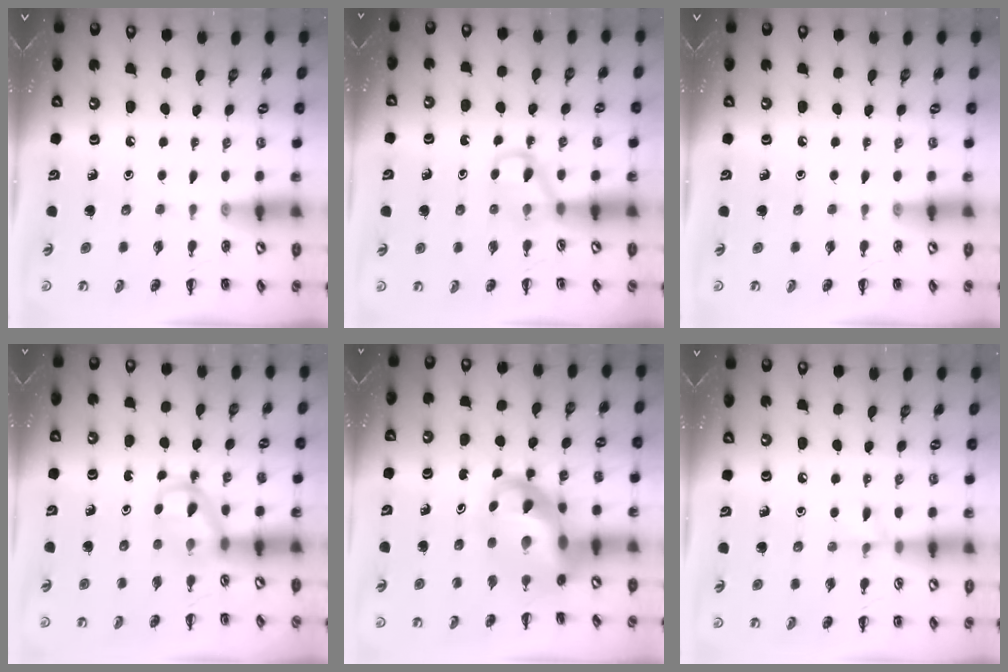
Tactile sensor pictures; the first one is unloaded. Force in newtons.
{"total": 5.1, "press": 4.8, "slide": 1.7}
{"total": 0.0}
{"total": 4.0, "press": 3.9, "slide": 0.8}
{"total": 10.4, "press": 10.1, "slide": 2.6}
{"total": 5.4, "press": 5.1, "slide": 1.8}